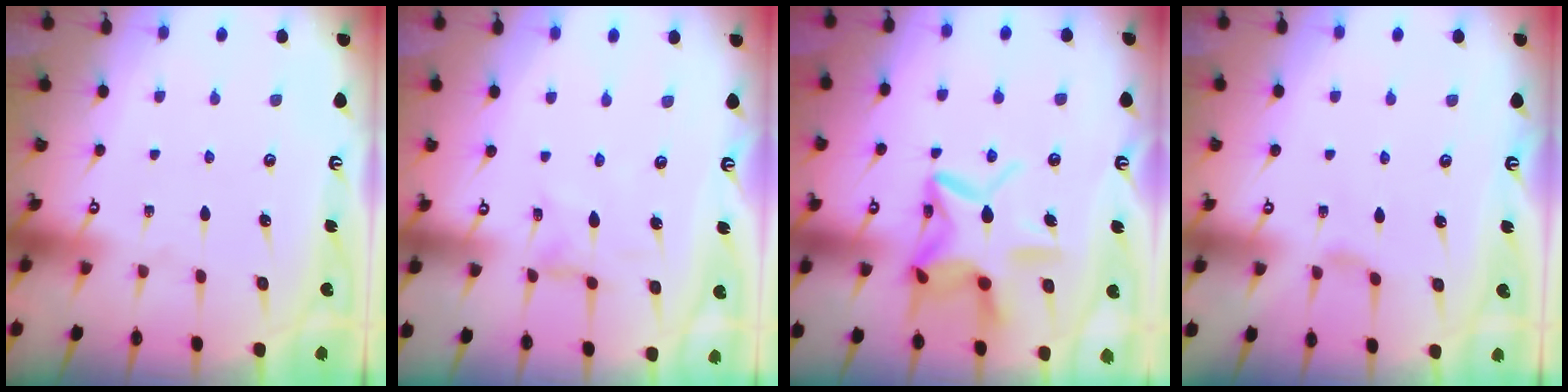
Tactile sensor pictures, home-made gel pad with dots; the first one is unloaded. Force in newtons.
{"total": 0.0}
{"total": 15.1, "press": 15.0, "slide": 1.2}
{"total": 1.5, "press": 1.5, "slide": 0.4}